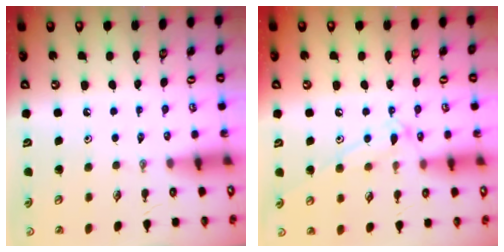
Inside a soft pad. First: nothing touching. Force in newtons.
{"total": 11.6, "press": 11.6, "slide": 0.9}